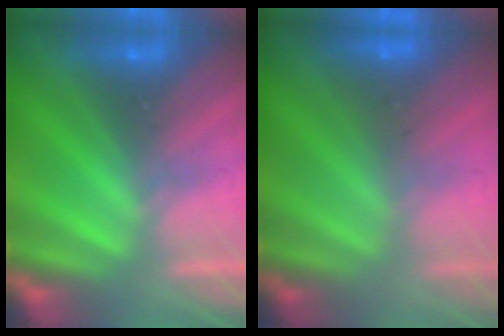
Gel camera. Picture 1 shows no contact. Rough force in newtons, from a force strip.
{"total": 2.4}